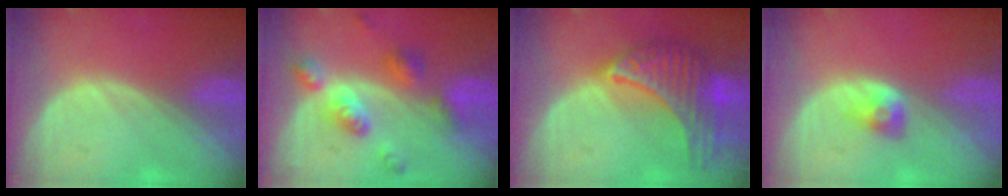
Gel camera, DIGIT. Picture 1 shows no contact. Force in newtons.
{"total": 7.2, "press": 7.2, "slide": 0.4}
{"total": 10.0, "press": 10.0, "slide": 0.6}
{"total": 2.7, "press": 2.4, "slide": 1.2}